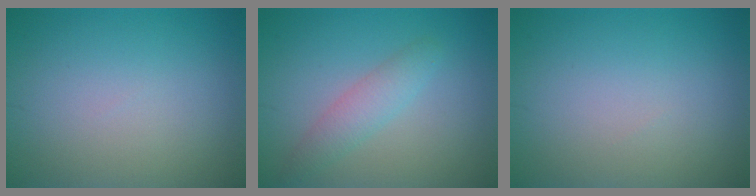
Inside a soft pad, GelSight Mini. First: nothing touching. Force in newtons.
{"total": 2.4, "press": 2.4, "slide": 0.1}
{"total": 0.0}